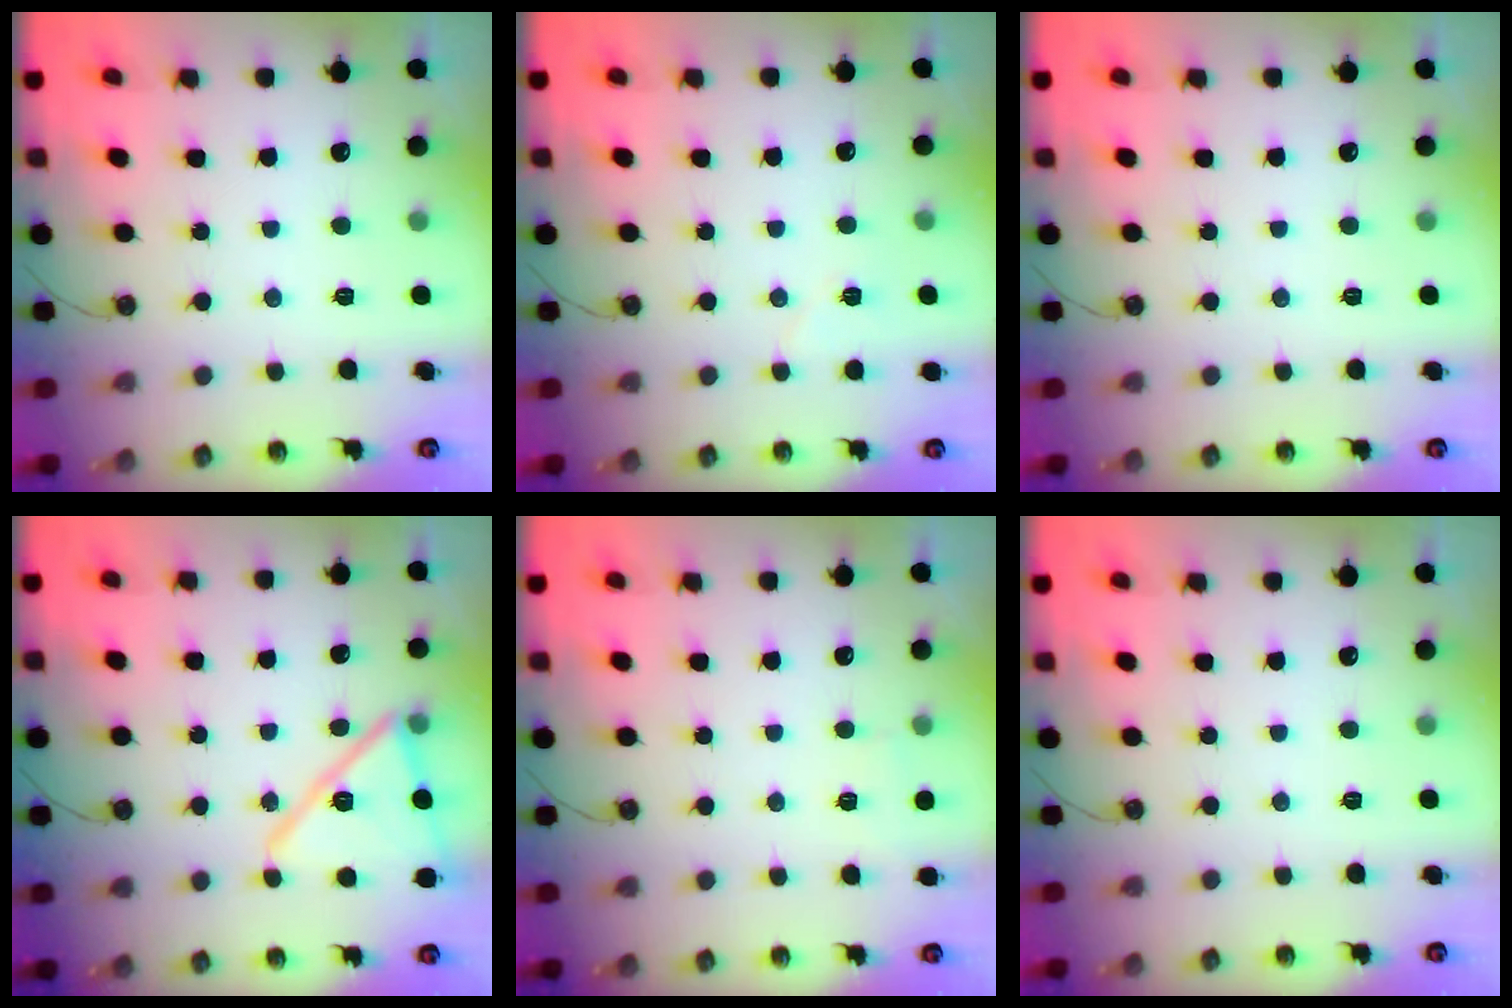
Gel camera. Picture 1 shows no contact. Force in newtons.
{"total": 4.1, "press": 3.8, "slide": 1.7}
{"total": 0.0}
{"total": 15.9, "press": 15.8, "slide": 1.0}
{"total": 2.2, "press": 2.1, "slide": 0.3}
{"total": 0.0}